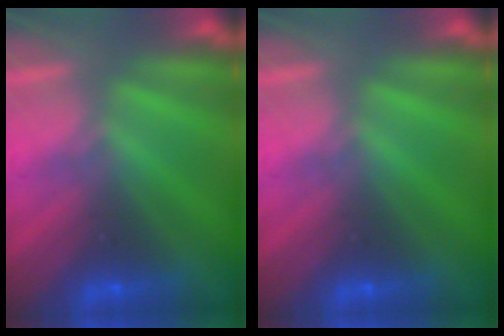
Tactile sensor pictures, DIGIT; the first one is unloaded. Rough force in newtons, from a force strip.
{"total": 0.0}